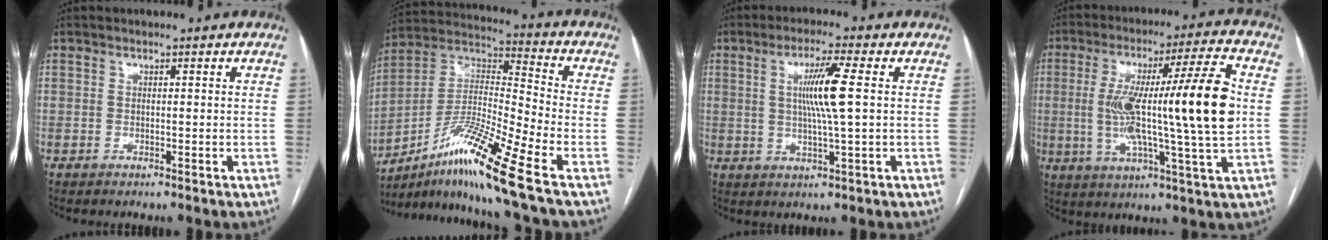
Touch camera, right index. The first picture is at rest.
{"total": 16.4, "force": [-9.9, -0.8, 13.1], "torque": [-0.256, -0.002, -0.174]}
{"total": 7.3, "force": [1.2, -0.5, 7.2], "torque": [-0.135, -0.001, 0.023]}
{"total": 20.1, "force": [0.7, -0.1, 20.1], "torque": [-0.332, 0.011, 0.003]}